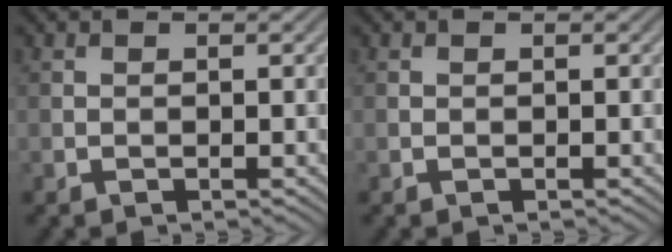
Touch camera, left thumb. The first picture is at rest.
{"total": 0.0}